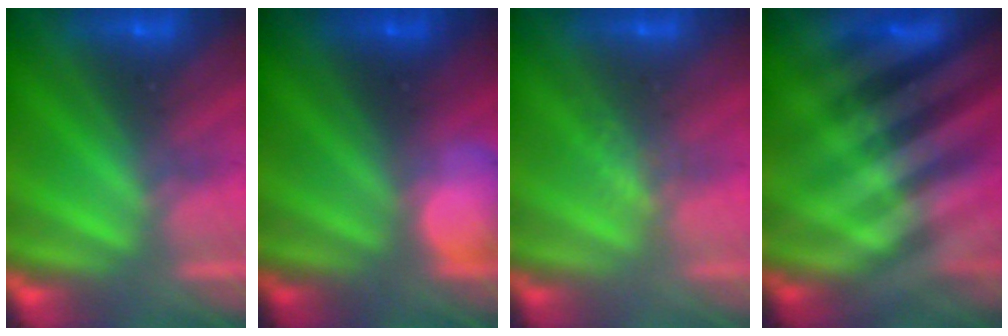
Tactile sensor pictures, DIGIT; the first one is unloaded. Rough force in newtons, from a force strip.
{"total": 2.4}
{"total": 1.2}
{"total": 2.6}